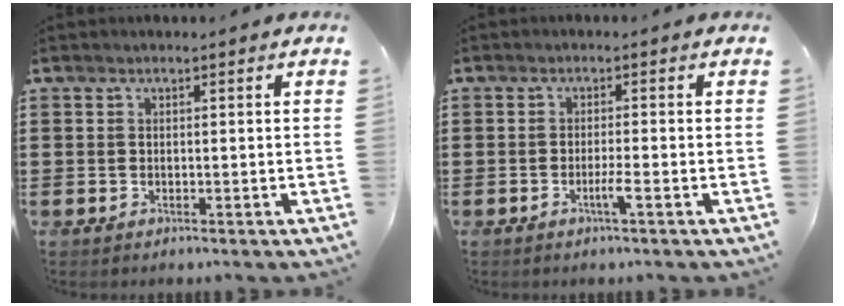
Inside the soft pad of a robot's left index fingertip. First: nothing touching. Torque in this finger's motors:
{"motor_torque": [0.04, 0.03, 0.04, 0.04]}